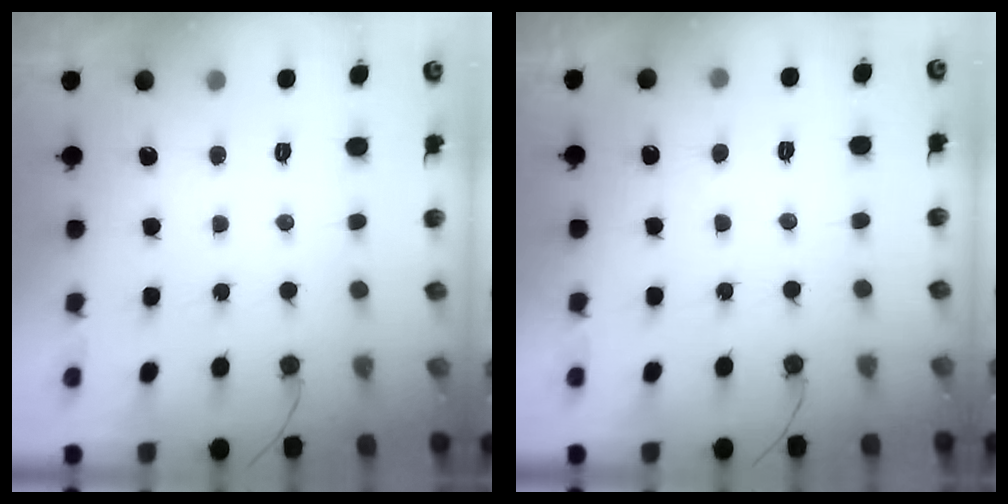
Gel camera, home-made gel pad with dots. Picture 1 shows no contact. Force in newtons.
{"total": 1.1, "press": 1.0, "slide": 0.4}